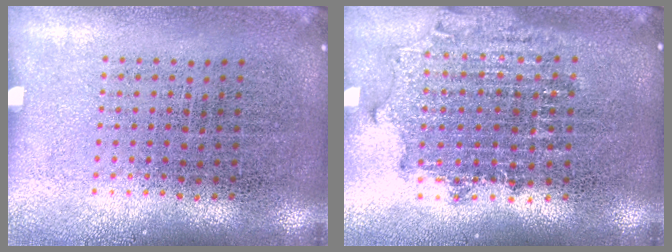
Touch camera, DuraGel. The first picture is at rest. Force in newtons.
{"total": 1.7, "press": 1.4, "slide": 1.0}